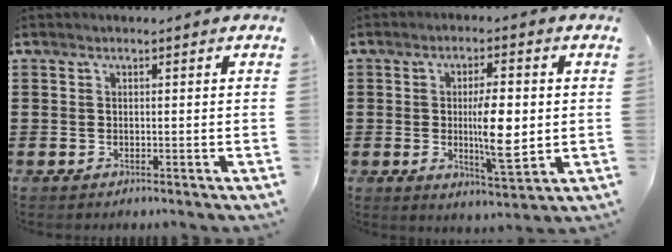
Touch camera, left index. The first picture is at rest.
{"total": 8.6, "force": [0.2, 2.7, 8.2], "torque": [-0.122, -0.005, 0.000]}